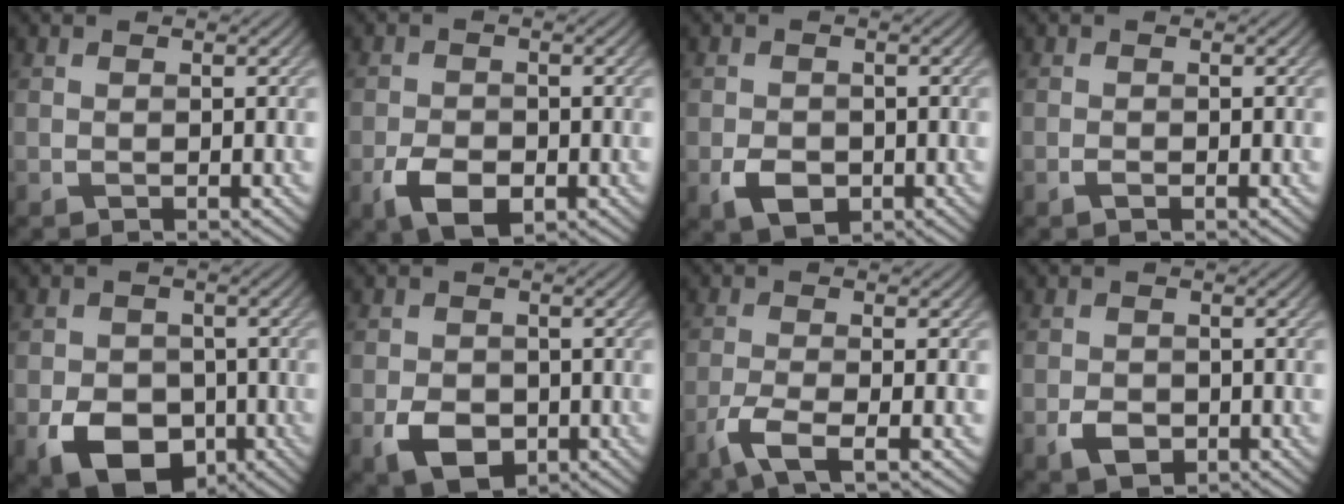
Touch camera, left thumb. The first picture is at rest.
{"total": 5.1, "force": [-2.3, 3.0, 3.4], "torque": [-0.068, -0.010, -0.046]}
{"total": 3.4, "force": [-1.3, 2.4, 2.0], "torque": [-0.040, -0.011, -0.027]}
{"total": 0.8, "force": [-0.5, 0.2, 0.6], "torque": [-0.012, 0.000, -0.009]}
{"total": 7.9, "force": [-3.2, 5.8, 4.3], "torque": [-0.080, -0.021, -0.057]}
{"total": 4.7, "force": [-1.7, 3.4, 2.7], "torque": [-0.053, -0.014, -0.034]}
{"total": 4.3, "force": [-2.4, 0.8, 3.5], "torque": [-0.071, -0.004, -0.060]}
{"total": 2.7, "force": [-1.2, 1.9, 1.5], "torque": [-0.029, -0.008, -0.025]}